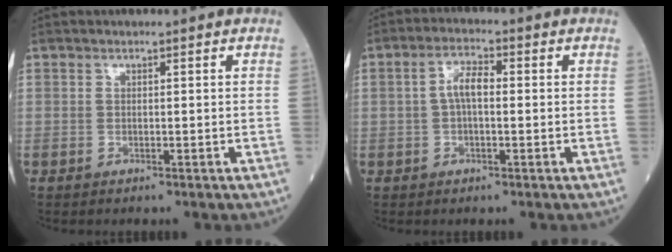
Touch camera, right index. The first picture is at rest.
{"total": 4.1, "force": [0.1, 1.5, 3.8], "torque": [-0.078, 0.014, 0.001]}